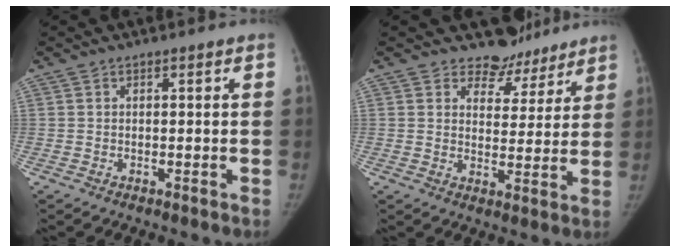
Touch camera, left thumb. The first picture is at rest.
{"total": 7.2, "force": [6.1, 3.8, -0.2], "torque": [0.035, -0.054, 0.086]}